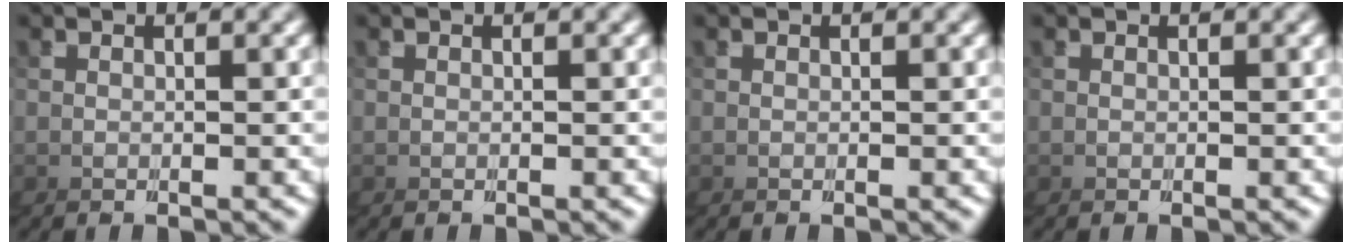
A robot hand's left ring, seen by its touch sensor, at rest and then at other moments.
{"total": 0.0}
{"total": 0.0}
{"total": 0.0}